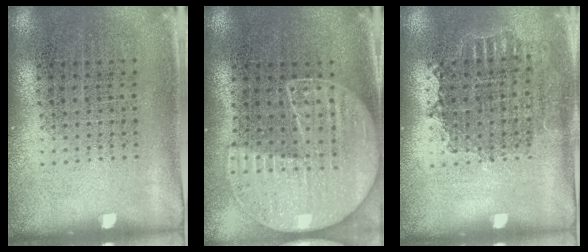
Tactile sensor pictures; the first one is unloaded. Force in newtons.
{"total": 1.5, "press": 1.4, "slide": 0.4}
{"total": 1.1, "press": 1.0, "slide": 0.4}